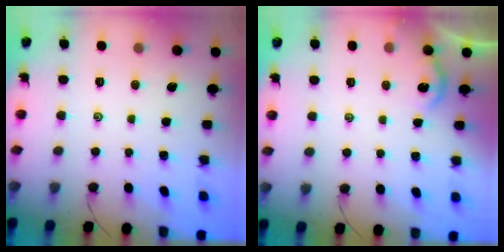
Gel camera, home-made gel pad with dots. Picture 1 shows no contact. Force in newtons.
{"total": 2.3, "press": 2.3, "slide": 0.2}